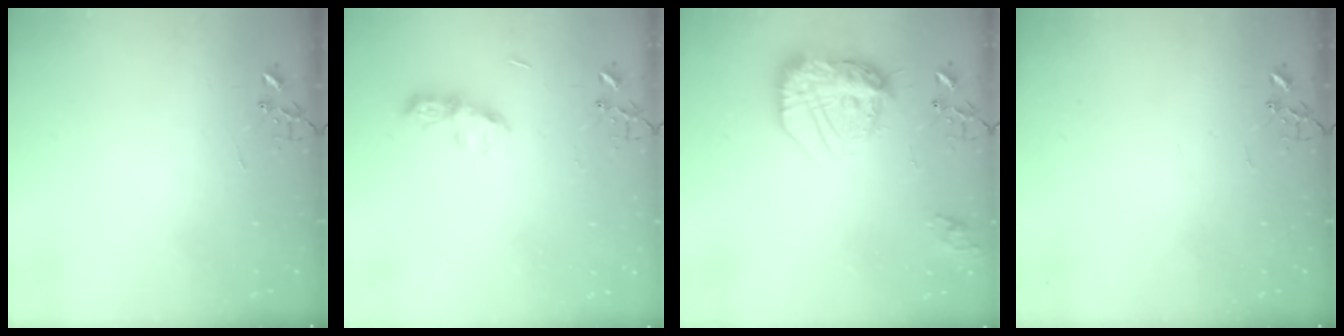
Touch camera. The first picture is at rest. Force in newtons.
{"total": 7.8, "press": 7.8, "slide": 0.4}
{"total": 18.9, "press": 18.8, "slide": 1.8}
{"total": 0.0}